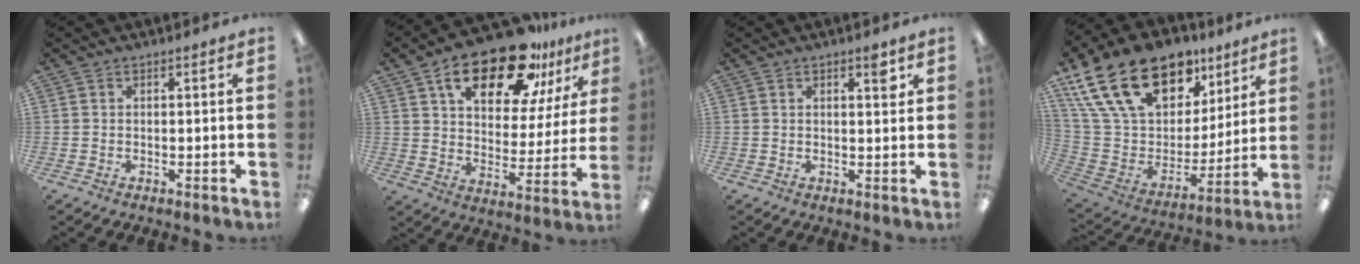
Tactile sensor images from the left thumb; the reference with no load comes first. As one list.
[{"total": 22.5, "force": [14.8, 9.9, 13.9], "torque": [-0.211, -0.077, 0.245]}, {"total": 3.3, "force": [1.9, 1.0, 2.4], "torque": [-0.020, -0.010, 0.025]}, {"total": 24.2, "force": [15.2, 13.8, 12.9], "torque": [-0.242, -0.080, 0.286]}]